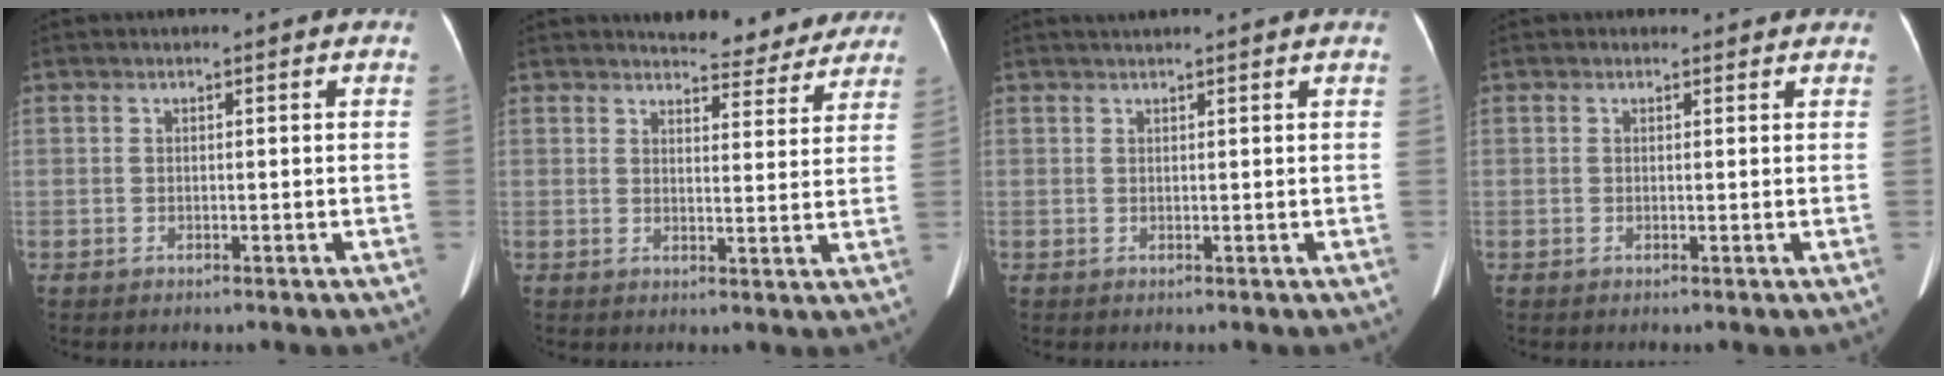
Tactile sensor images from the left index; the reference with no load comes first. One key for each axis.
{"total": 9.5, "fx": 9.1, "fy": 2.4, "fz": 1.5, "tx": 0.000, "ty": -0.014, "tz": 0.095}
{"total": 4.3, "fx": 3.9, "fy": -0.3, "fz": 1.7, "tx": -0.021, "ty": 0.030, "tz": 0.050}
{"total": 1.5, "fx": 1.2, "fy": 1.0, "fz": -0.1, "tx": 0.002, "ty": 0.008, "tz": 0.009}